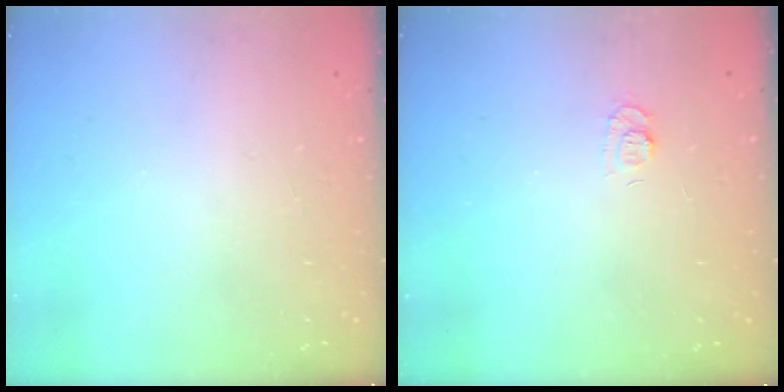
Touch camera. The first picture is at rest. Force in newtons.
{"total": 5.4, "press": 5.3, "slide": 0.7}